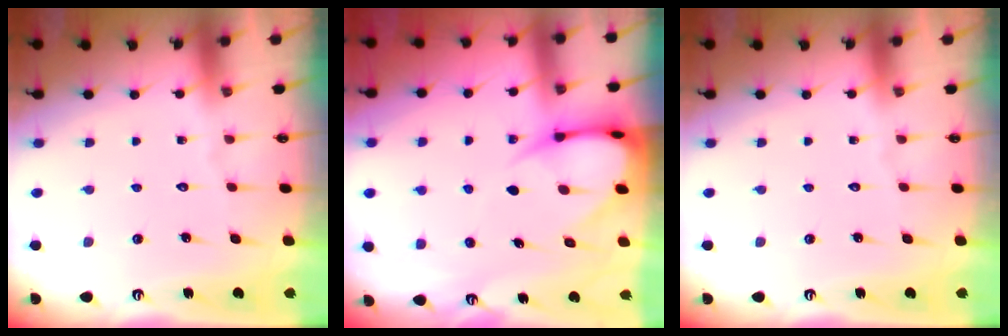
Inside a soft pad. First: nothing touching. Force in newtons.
{"total": 7.4, "press": 7.3, "slide": 0.8}
{"total": 0.0}